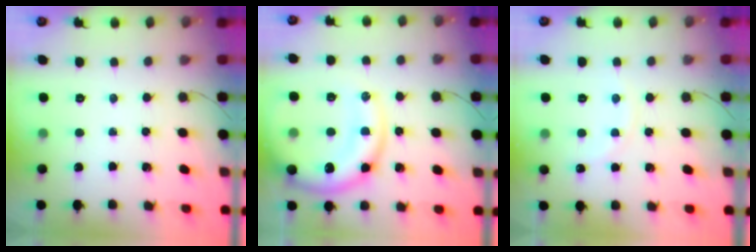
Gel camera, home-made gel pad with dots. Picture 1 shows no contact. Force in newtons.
{"total": 17.2, "press": 16.8, "slide": 3.3}
{"total": 7.1, "press": 7.0, "slide": 1.4}